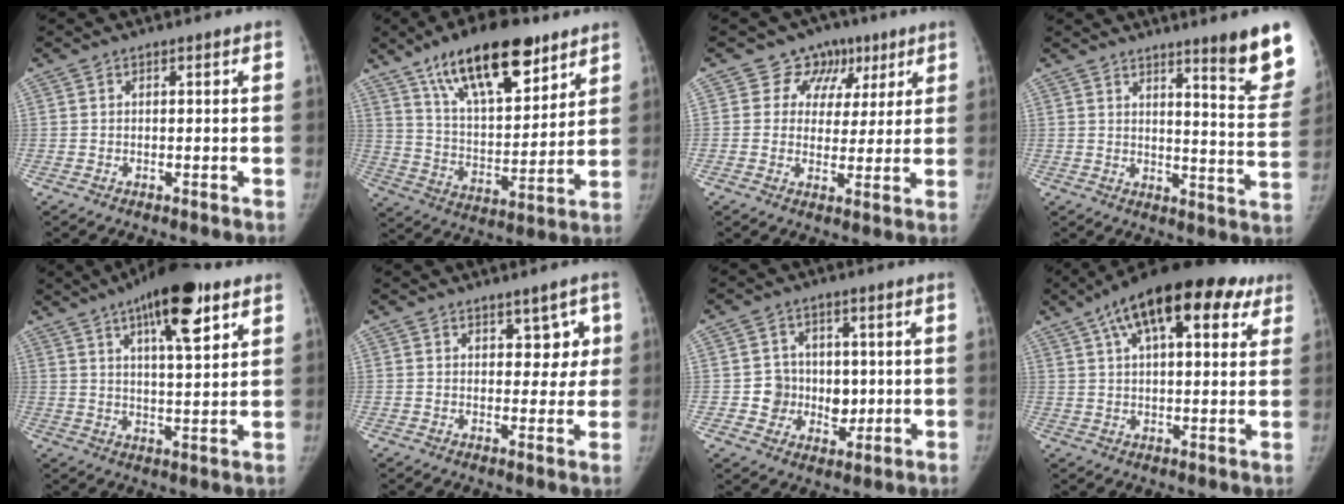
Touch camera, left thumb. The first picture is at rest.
{"total": 20.9, "force": [12.9, 8.7, 14.0], "torque": [-0.191, -0.050, 0.225]}
{"total": 8.6, "force": [4.3, 7.4, 1.2], "torque": [0.038, -0.005, 0.058]}
{"total": 13.0, "force": [9.1, 1.2, 9.2], "torque": [-0.090, -0.071, 0.116]}
{"total": 14.7, "force": [7.7, 4.6, 11.7], "torque": [-0.154, -0.025, 0.116]}
{"total": 5.6, "force": [2.1, 3.5, 3.7], "torque": [0.000, -0.010, 0.025]}
{"total": 8.4, "force": [-0.1, 7.8, 3.1], "torque": [0.006, 0.011, 0.007]}
{"total": 21.1, "force": [10.5, 9.4, 15.6], "torque": [-0.218, 0.014, 0.158]}